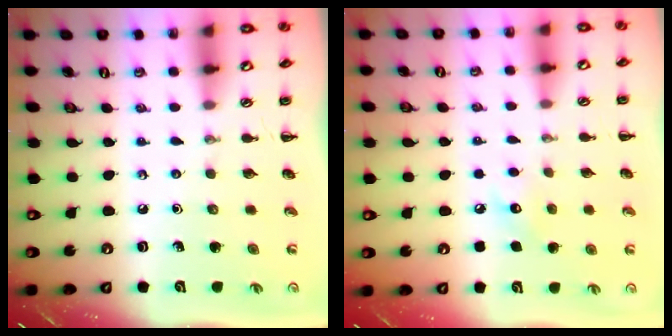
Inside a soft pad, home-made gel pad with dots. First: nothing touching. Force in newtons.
{"total": 6.2, "press": 5.9, "slide": 1.6}